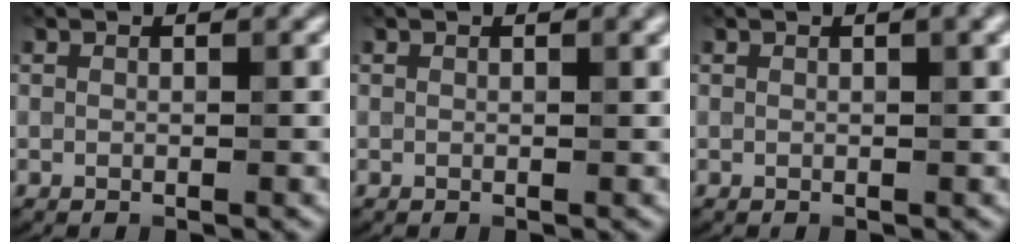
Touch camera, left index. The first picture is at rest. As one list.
[{"total": 0.7, "force": [0.4, 0.1, 0.6], "torque": [-0.006, 0.005, 0.005]}, {"total": 1.3, "force": [0.6, 0.3, 1.2], "torque": [-0.014, 0.007, 0.007]}]